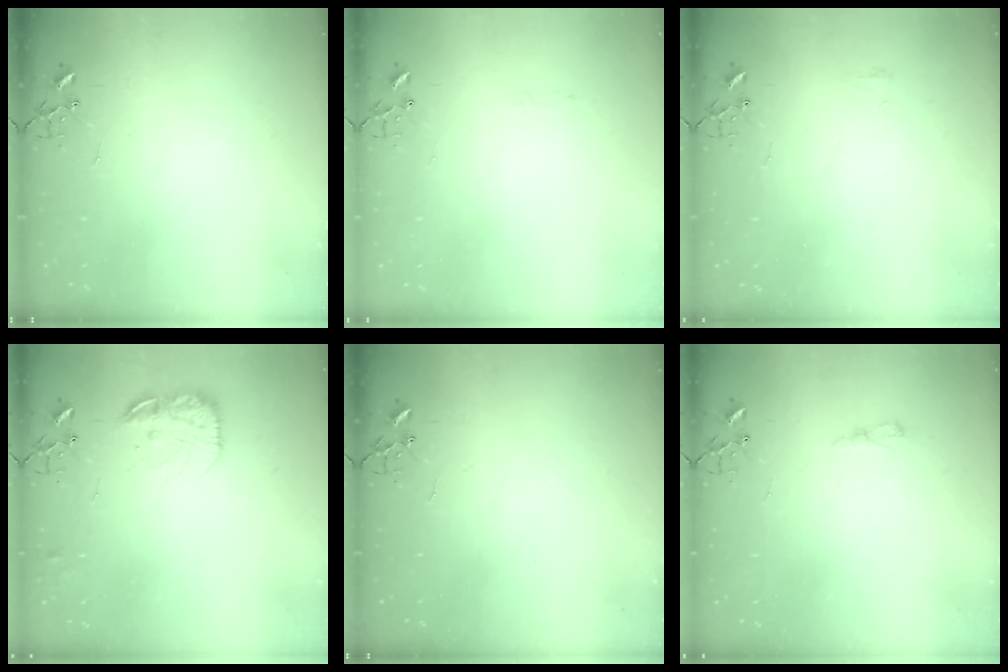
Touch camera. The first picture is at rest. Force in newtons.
{"total": 2.8, "press": 2.8, "slide": 0.4}
{"total": 5.1, "press": 5.1, "slide": 0.6}
{"total": 15.5, "press": 15.5, "slide": 1.0}
{"total": 0.0}
{"total": 5.7, "press": 5.7, "slide": 0.3}